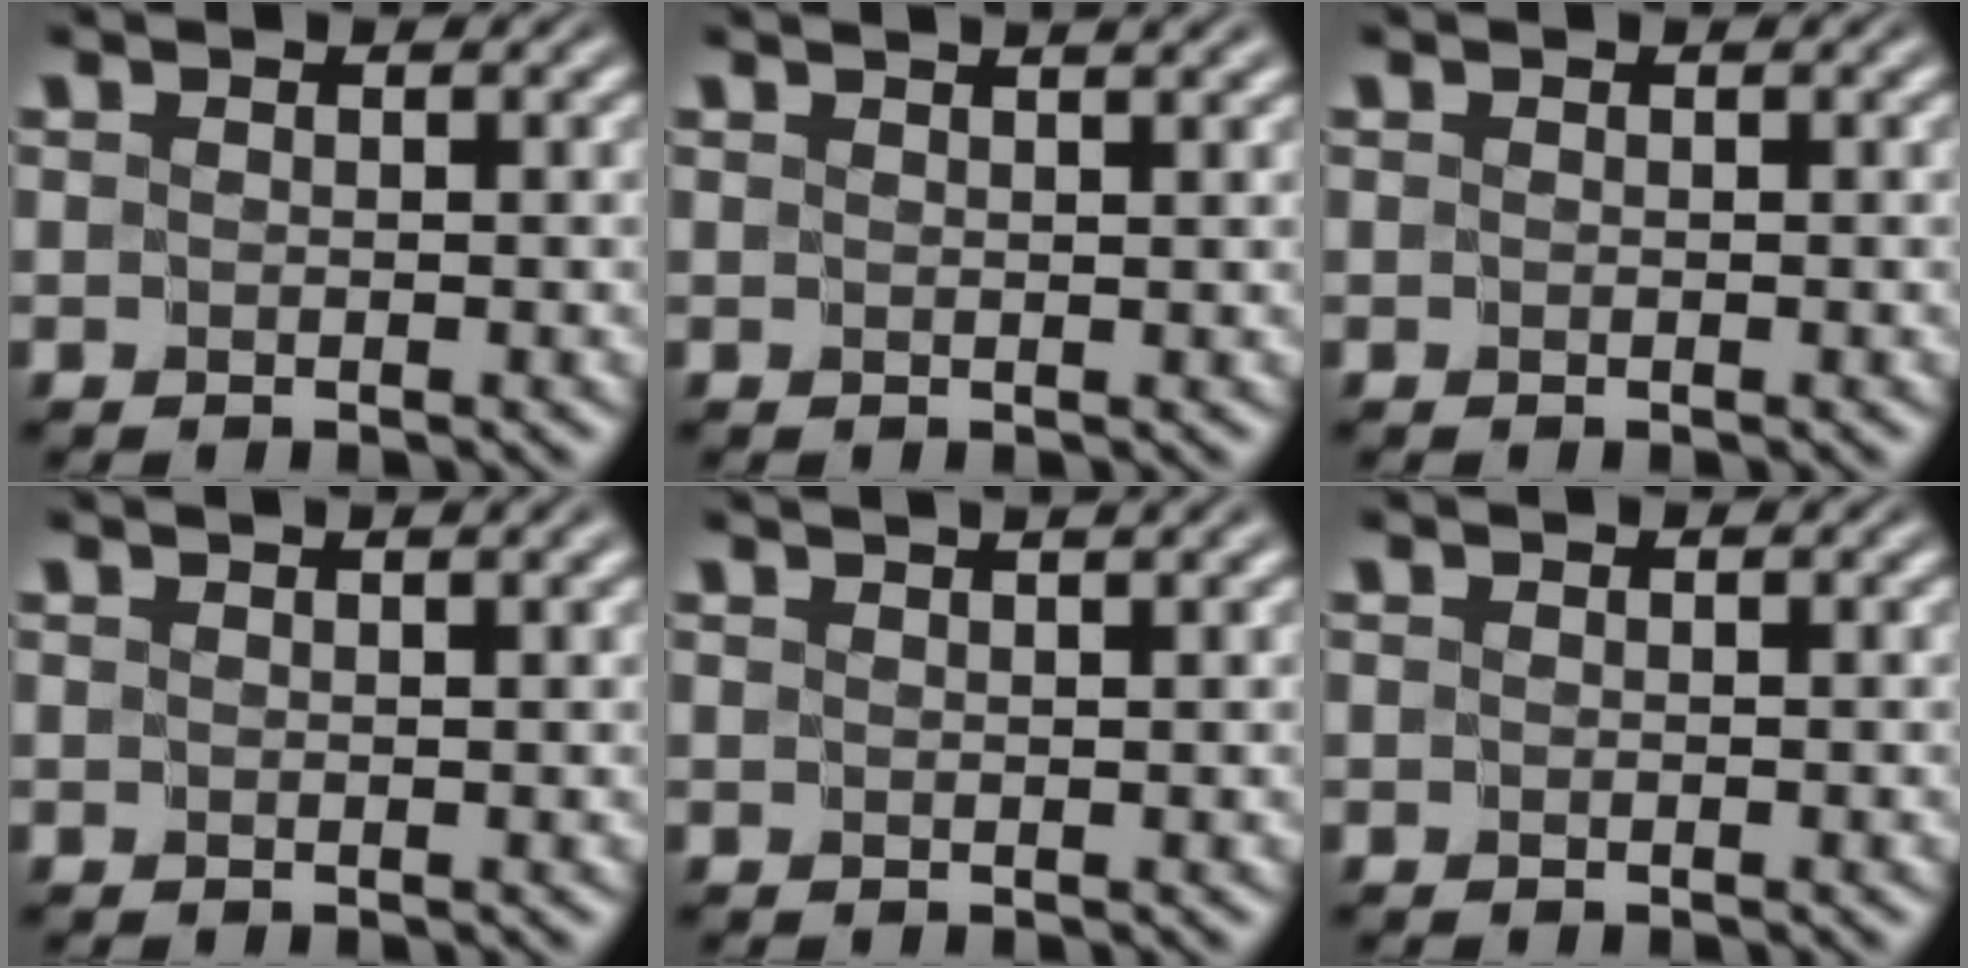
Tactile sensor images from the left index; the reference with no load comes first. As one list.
[{"total": 3.1, "force": [2.4, 1.0, 1.7], "torque": [-0.006, 0.010, 0.008]}, {"total": 0.0}, {"total": 1.9, "force": [1.5, 0.3, 1.2], "torque": [-0.007, -0.005, 0.011]}, {"total": 2.9, "force": [2.2, 0.8, 1.7], "torque": [-0.003, 0.008, 0.005]}, {"total": 0.0}]